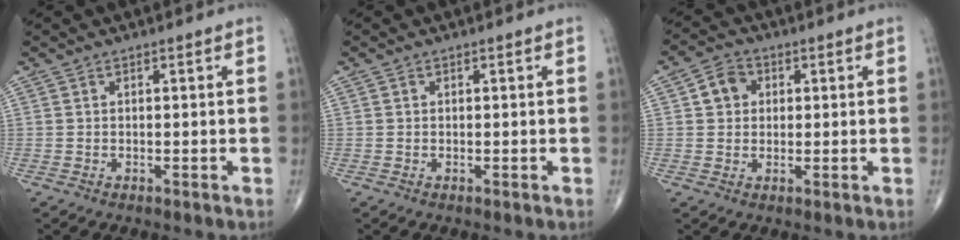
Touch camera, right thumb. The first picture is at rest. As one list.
[{"total": 0.0}, {"total": 4.9, "force": [1.1, 4.2, 2.3], "torque": [-0.023, 0.006, 0.012]}]